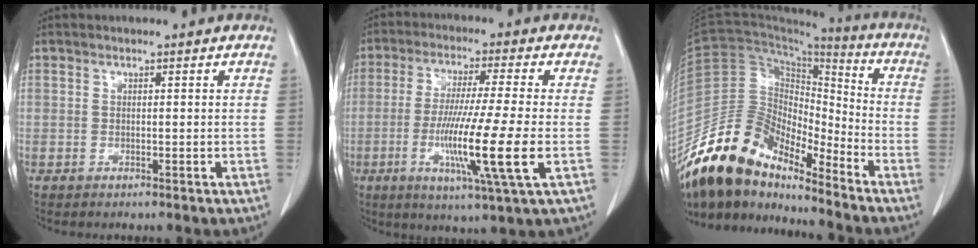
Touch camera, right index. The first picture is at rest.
{"total": 13.6, "force": [-3.3, -0.9, 13.2], "torque": [-0.250, -0.030, -0.065]}
{"total": 16.3, "force": [-13.6, 5.8, 7.0], "torque": [-0.123, 0.042, -0.255]}